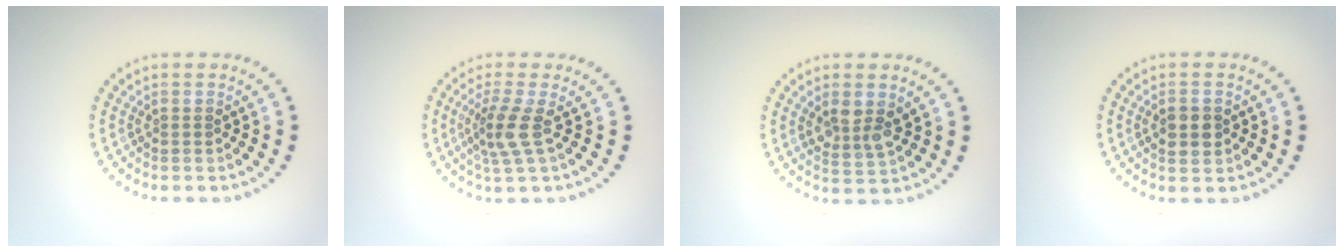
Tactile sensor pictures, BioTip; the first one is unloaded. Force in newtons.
{"total": 2.9, "press": 2.2, "slide": 1.8}
{"total": 2.8, "press": 2.6, "slide": 1.1}
{"total": 2.8, "press": 2.8, "slide": 0.2}